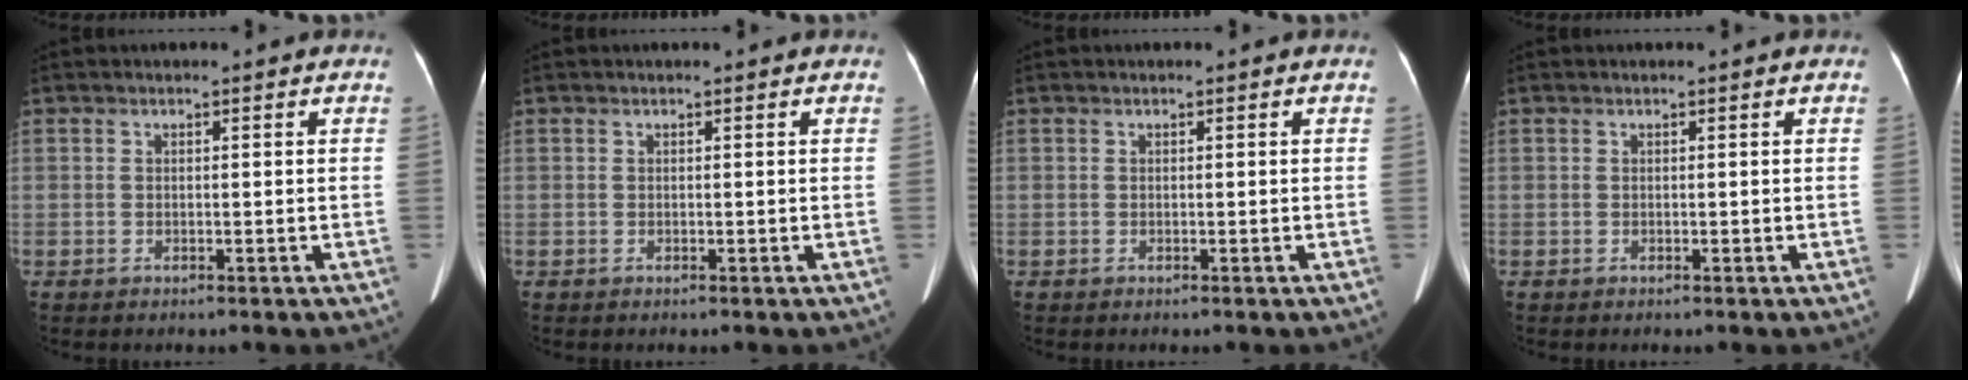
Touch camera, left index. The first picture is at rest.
{"total": 0.0}
{"total": 0.0}
{"total": 0.0}